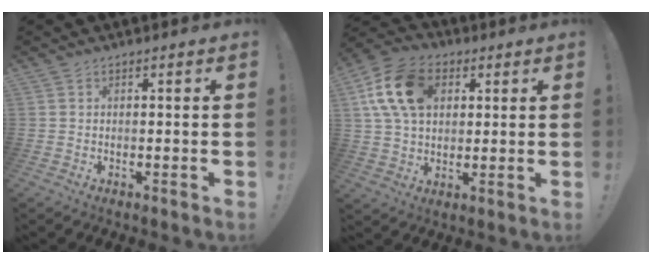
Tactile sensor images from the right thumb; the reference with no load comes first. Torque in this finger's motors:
{"motor_torque": [0.27, 1.34, 0.12, 0.11, 0.10]}